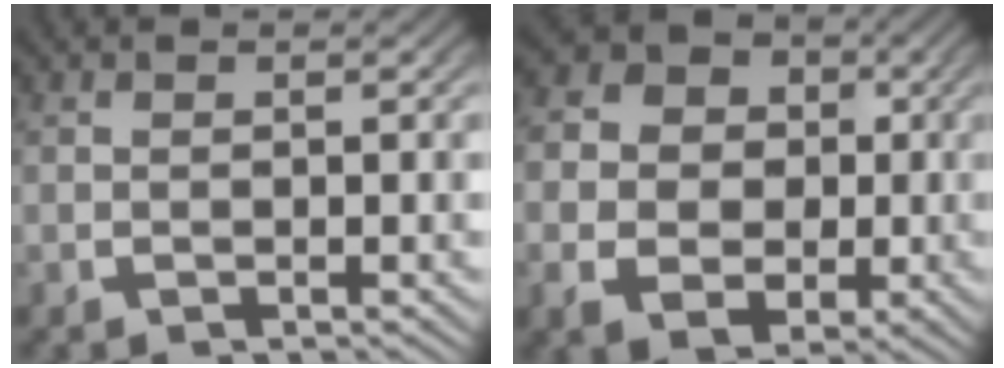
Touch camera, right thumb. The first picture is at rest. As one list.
[{"total": 13.1, "force": [1.1, 10.9, 7.3], "torque": [-0.147, -0.025, 0.017]}]